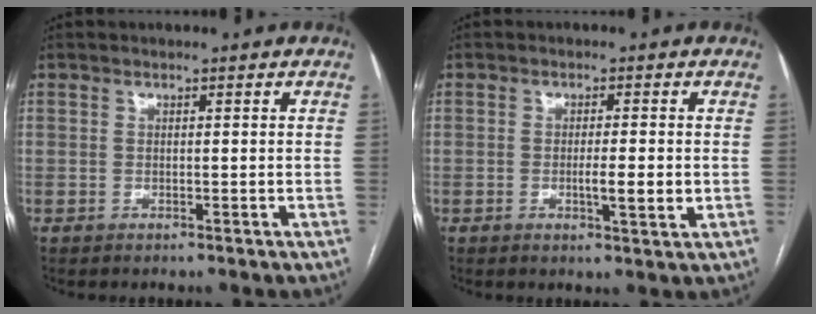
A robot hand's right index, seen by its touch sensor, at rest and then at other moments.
{"total": 3.8, "force": [-0.6, 0.4, 3.7], "torque": [-0.058, -0.004, -0.008]}